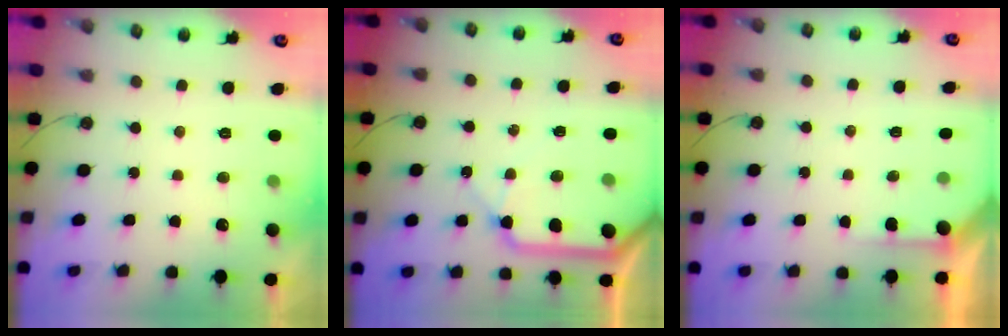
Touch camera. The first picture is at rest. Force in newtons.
{"total": 12.7, "press": 12.6, "slide": 1.8}
{"total": 2.9, "press": 2.9, "slide": 0.2}